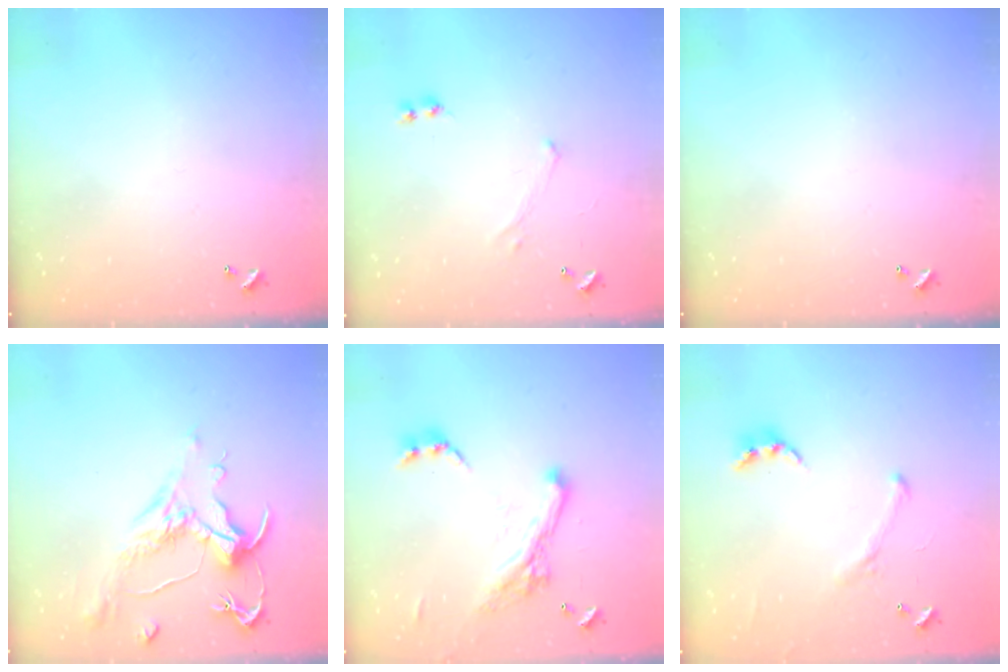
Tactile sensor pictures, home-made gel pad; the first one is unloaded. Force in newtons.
{"total": 0.0}
{"total": 0.0}
{"total": 1.6, "press": 0.7, "slide": 1.4}
{"total": 5.6, "press": 5.3, "slide": 1.6}
{"total": 1.6, "press": 1.4, "slide": 0.8}